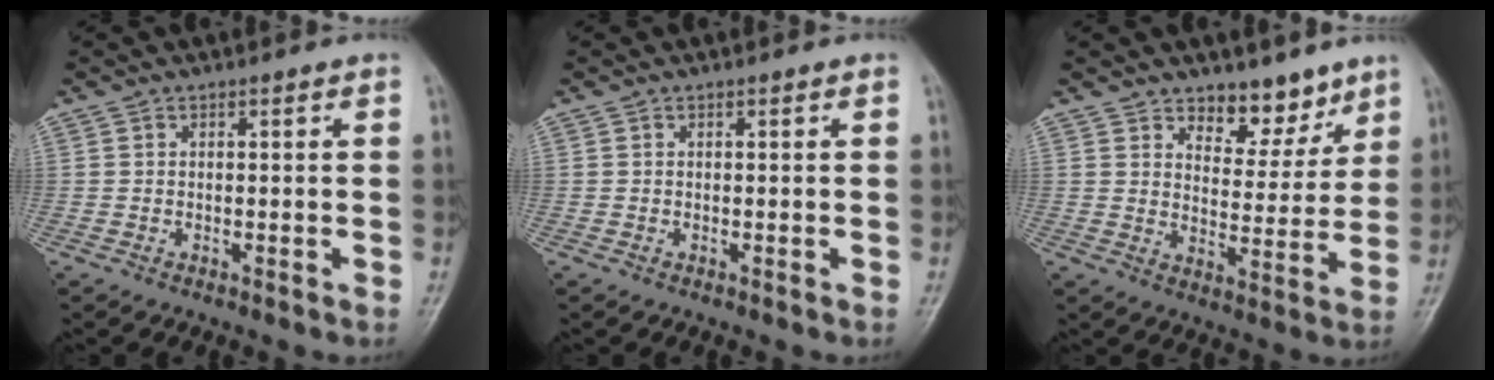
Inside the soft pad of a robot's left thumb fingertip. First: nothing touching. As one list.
[{"total": 0.0}, {"total": 8.2, "force": [6.2, 4.2, 3.3], "torque": [-0.010, -0.045, 0.097]}]